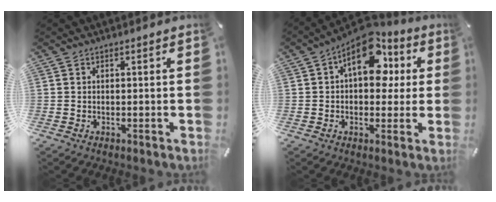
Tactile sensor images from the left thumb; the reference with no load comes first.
{"total": 13.6, "force": [4.9, 8.4, 9.4], "torque": [-0.125, -0.024, 0.086]}